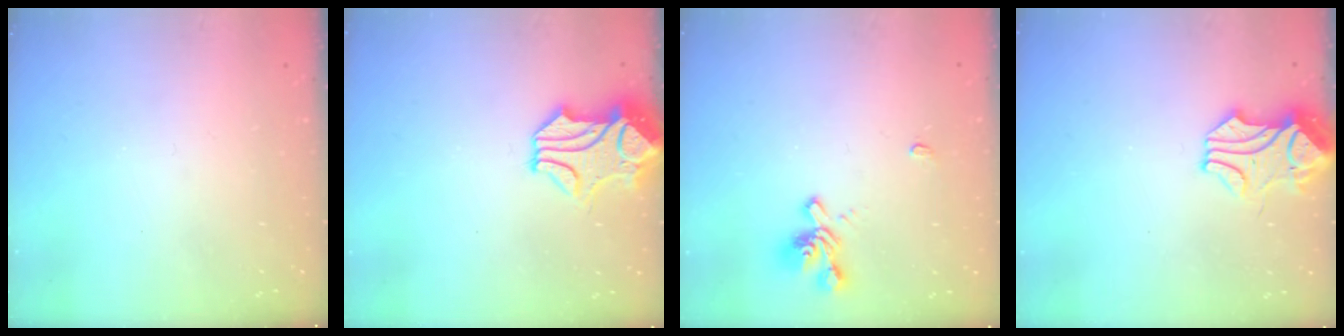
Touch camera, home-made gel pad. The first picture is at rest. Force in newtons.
{"total": 1.7, "press": 1.1, "slide": 1.3}
{"total": 1.5, "press": 1.0, "slide": 1.1}
{"total": 0.0}